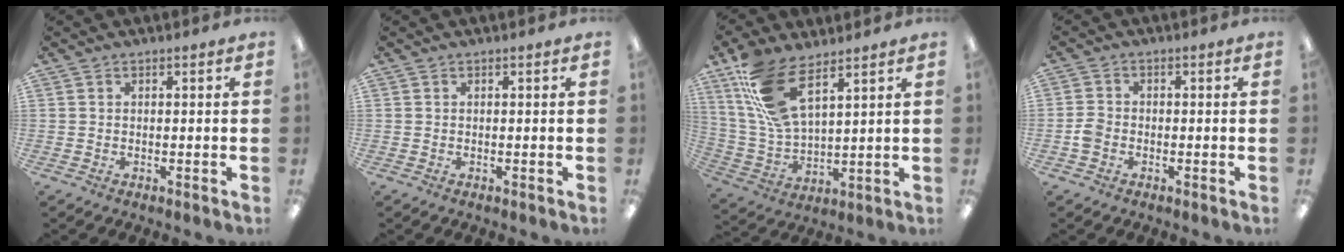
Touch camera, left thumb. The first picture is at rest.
{"total": 0.0}
{"total": 15.0, "force": [9.7, 5.7, 10.0], "torque": [-0.227, -0.033, 0.177]}
{"total": 3.1, "force": [-1.2, 2.3, 1.6], "torque": [-0.026, 0.009, -0.022]}